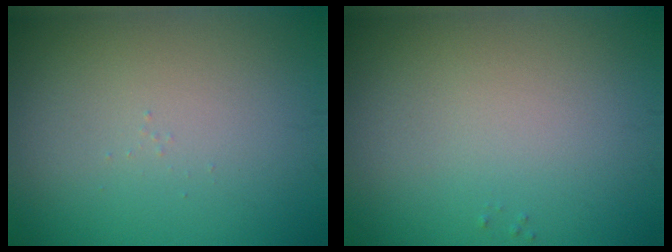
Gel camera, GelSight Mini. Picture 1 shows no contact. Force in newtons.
{"total": 0.0}